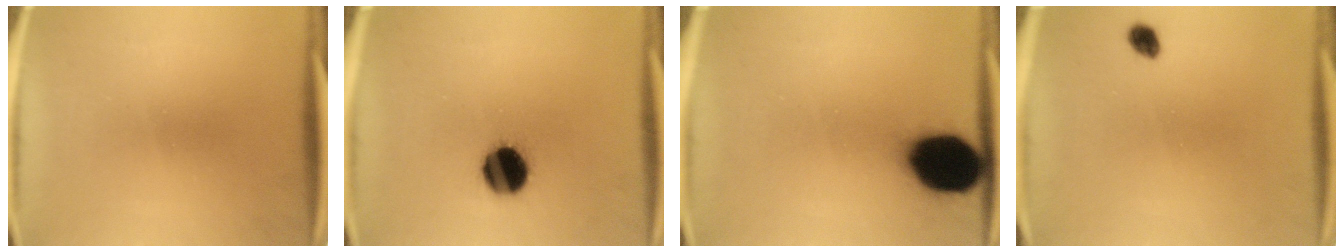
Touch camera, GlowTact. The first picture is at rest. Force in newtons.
{"total": 11.9}
{"total": 18.1}
{"total": 1.9}